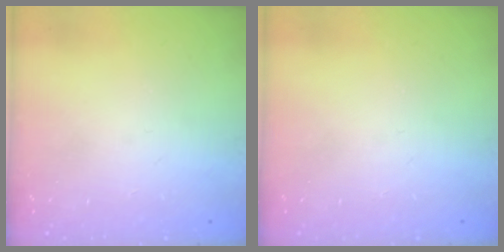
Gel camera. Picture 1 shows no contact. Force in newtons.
{"total": 0.0}